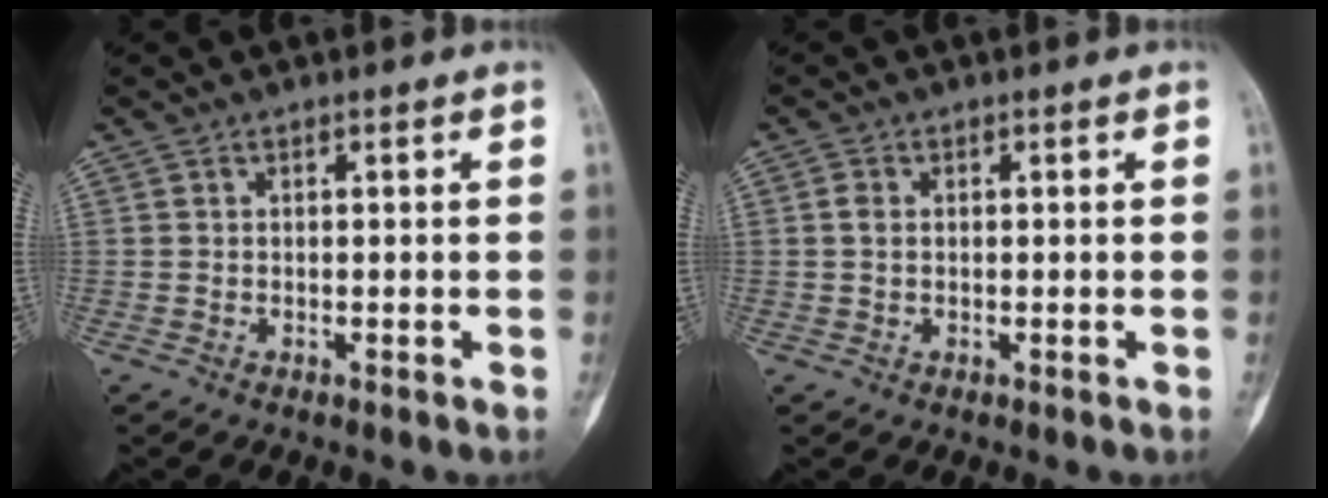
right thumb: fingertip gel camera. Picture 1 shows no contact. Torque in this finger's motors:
{"motor_torque": [-0.89, 0.06, 0.27, 0.26, 0.00]}